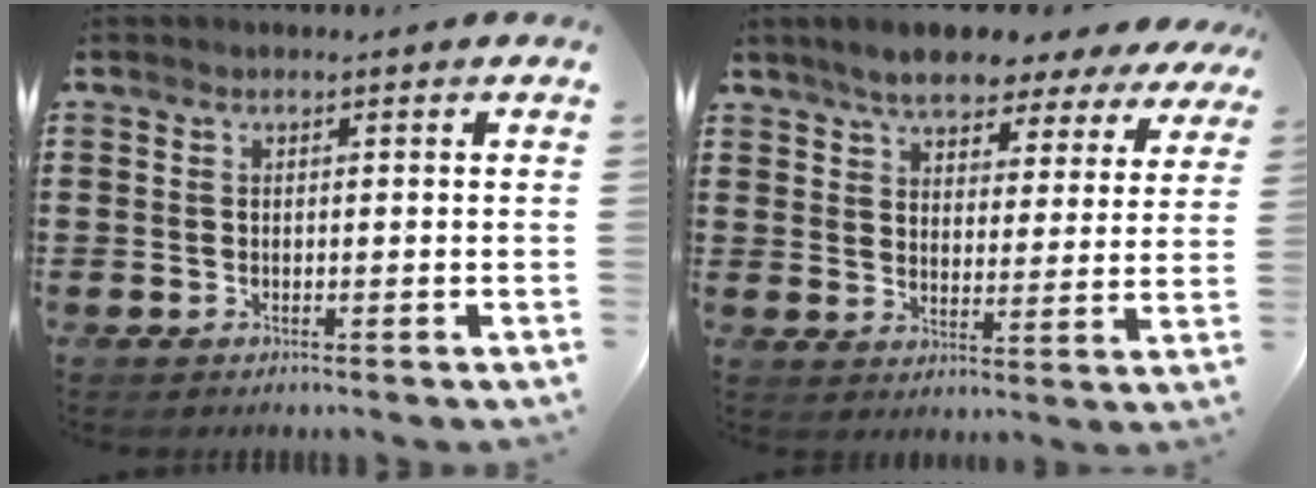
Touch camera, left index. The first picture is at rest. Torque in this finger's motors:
{"motor_torque": [1.13, -1.01, 0.99, 0.21]}